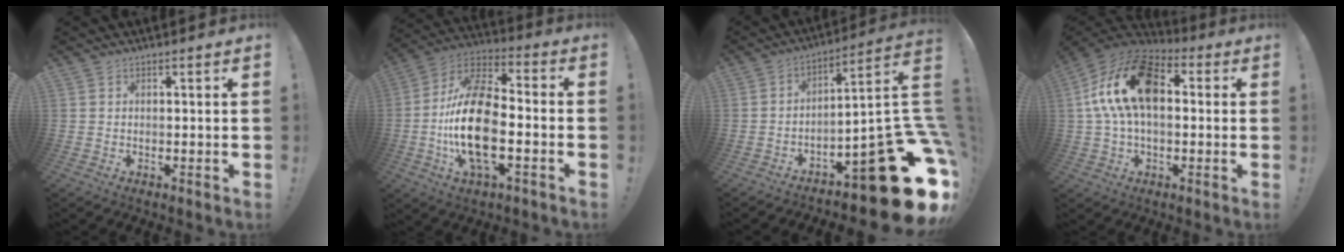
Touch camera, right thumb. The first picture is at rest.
{"total": 21.2, "force": [-3.5, 10.5, 18.1], "torque": [-0.355, 0.020, -0.056]}
{"total": 21.9, "force": [-11.0, 6.8, 17.7], "torque": [-0.164, 0.029, -0.165]}
{"total": 19.8, "force": [4.1, 11.4, 15.7], "torque": [-0.288, 0.007, 0.074]}